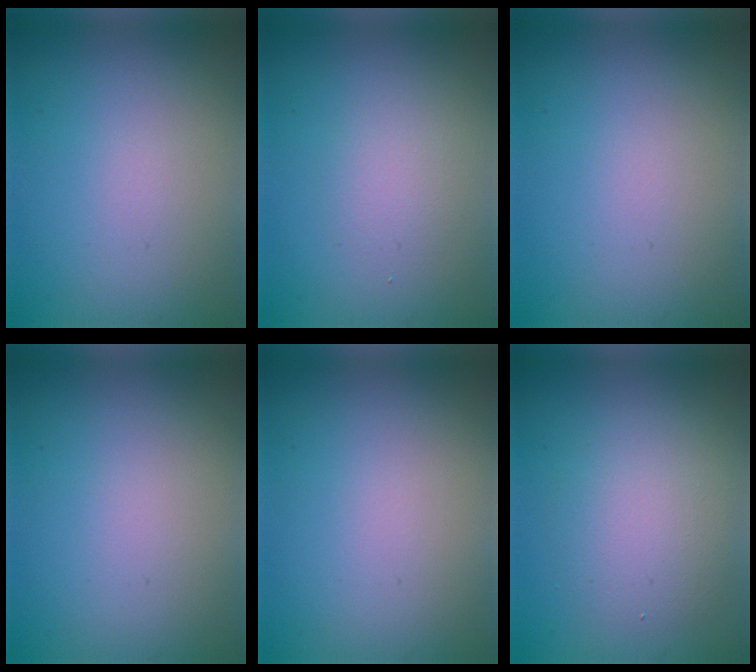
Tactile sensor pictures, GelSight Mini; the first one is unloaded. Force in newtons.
{"total": 1.7, "press": 1.7, "slide": 0.2}
{"total": 0.0}
{"total": 0.0}
{"total": 0.0}
{"total": 4.1, "press": 4.1, "slide": 0.2}